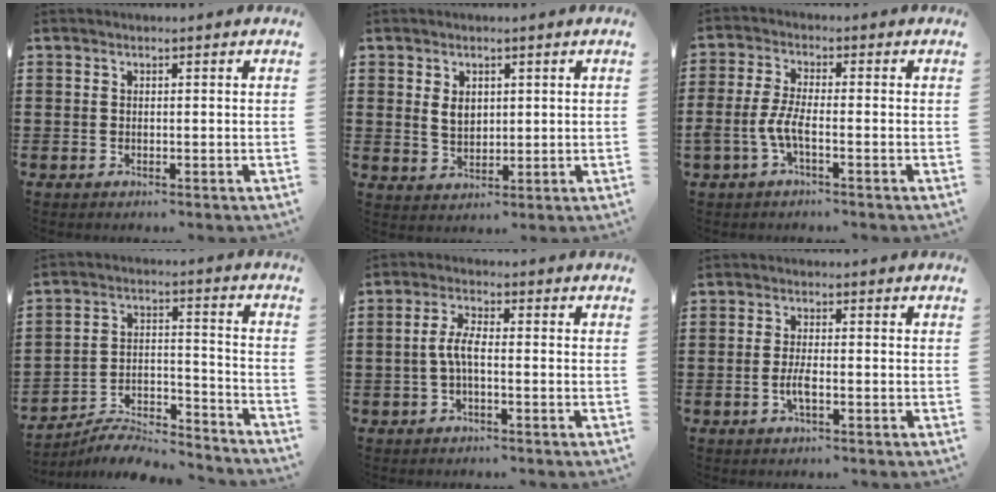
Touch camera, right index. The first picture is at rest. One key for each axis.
{"total": 3.2, "fx": 1.0, "fy": 2.2, "fz": 2.1, "tx": -0.039, "ty": 0.005, "tz": 0.016}
{"total": 4.4, "fx": -2.0, "fy": 1.0, "fz": 3.8, "tx": -0.093, "ty": -0.008, "tz": -0.043}
{"total": 6.8, "fx": -6.6, "fy": 1.2, "fz": 1.6, "tx": -0.031, "ty": 0.005, "tz": -0.130}
{"total": 3.9, "fx": -0.9, "fy": 1.1, "fz": 3.7, "tx": -0.089, "ty": -0.003, "tz": -0.025}
{"total": 2.7, "fx": -1.0, "fy": 0.6, "fz": 2.5, "tx": -0.051, "ty": -0.003, "tz": -0.019}